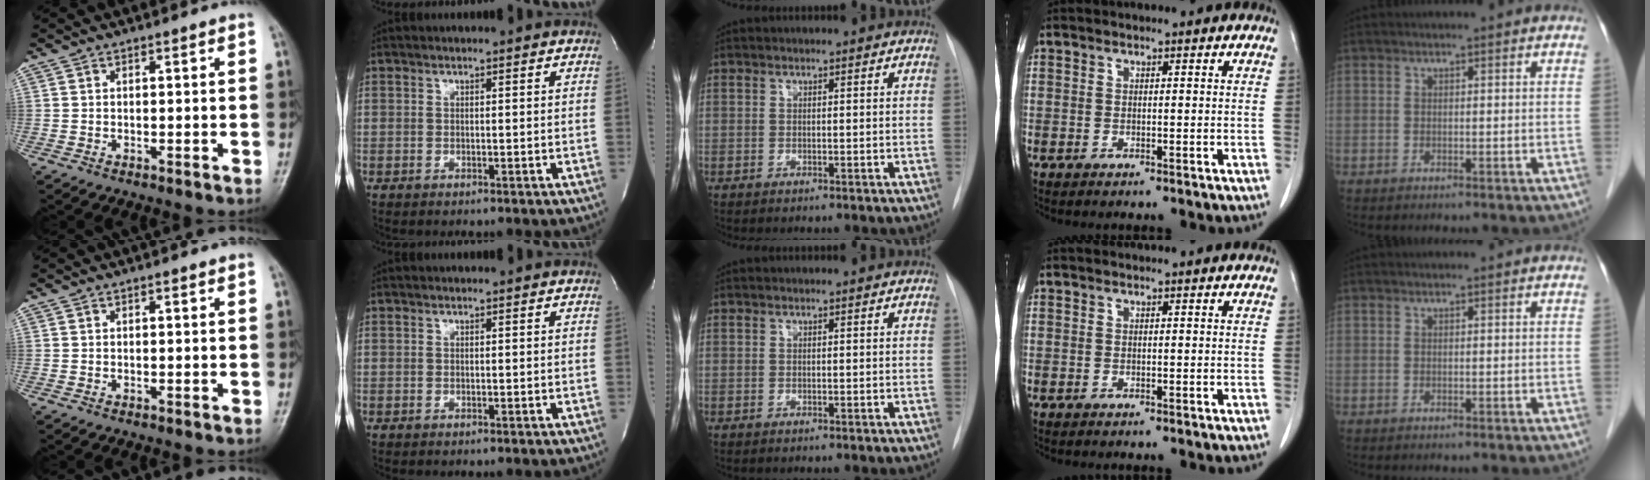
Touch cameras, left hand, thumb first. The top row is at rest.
{}